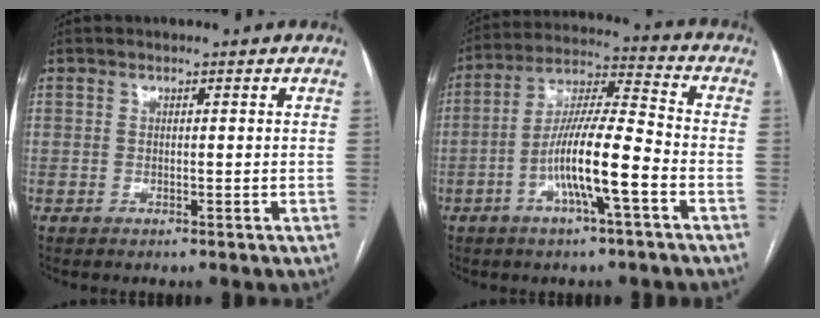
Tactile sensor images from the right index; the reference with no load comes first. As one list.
[{"total": 12.0, "force": [-4.3, 0.9, 11.2], "torque": [-0.215, 0.008, -0.078]}]